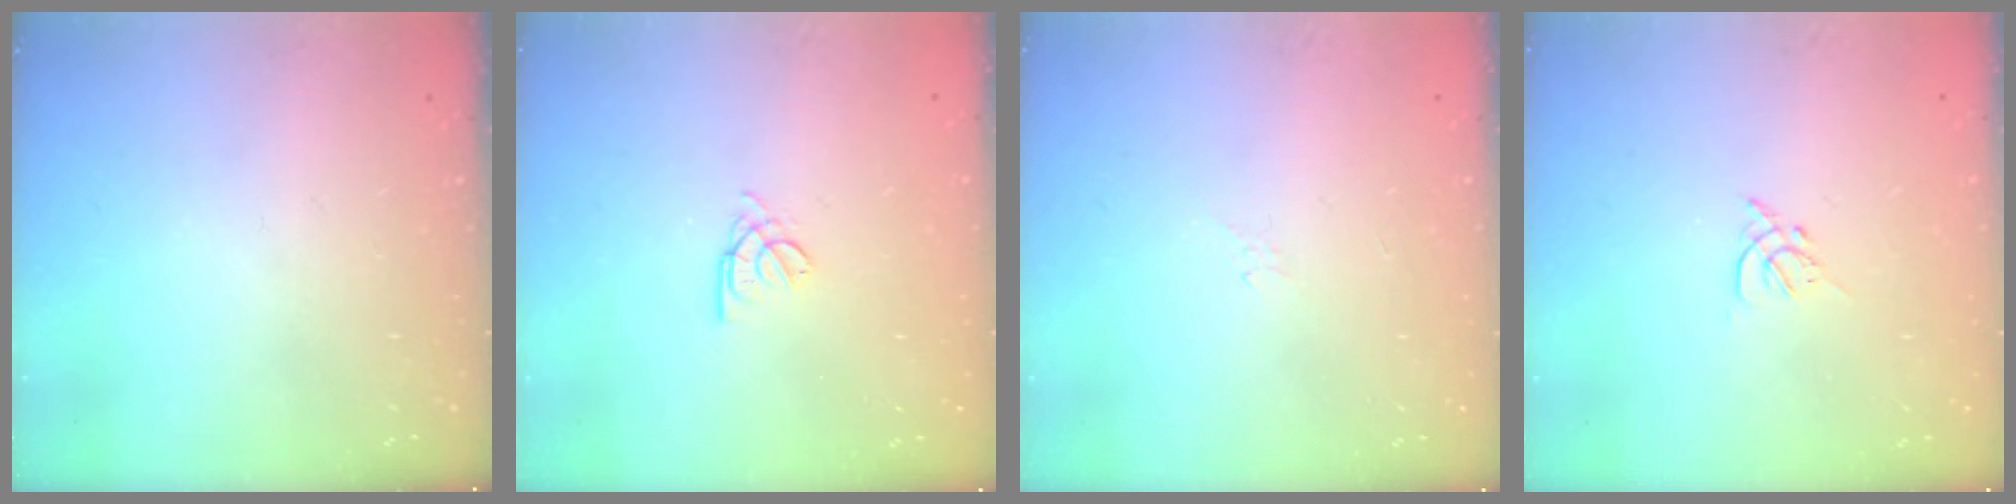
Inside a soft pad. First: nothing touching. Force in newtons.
{"total": 2.5, "press": 2.5, "slide": 0.5}
{"total": 2.1, "press": 2.0, "slide": 0.6}
{"total": 2.7, "press": 2.6, "slide": 0.7}